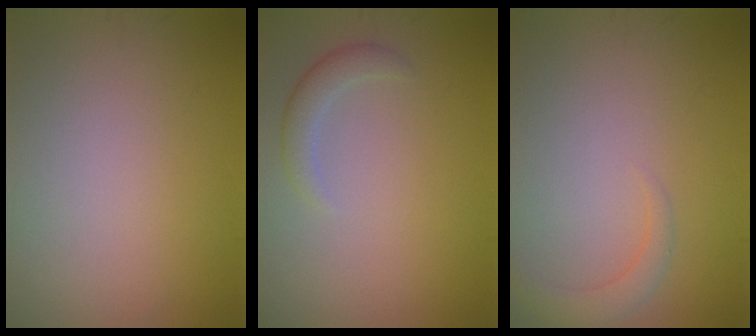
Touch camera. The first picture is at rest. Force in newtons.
{"total": 1.8, "press": 1.8, "slide": 0.3}
{"total": 1.7, "press": 1.7, "slide": 0.3}